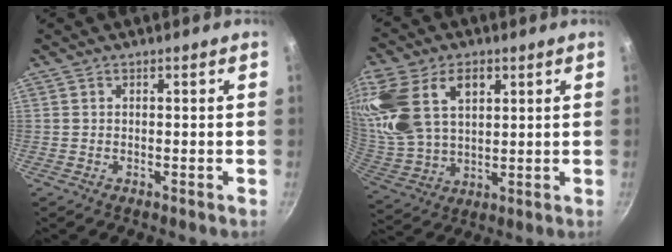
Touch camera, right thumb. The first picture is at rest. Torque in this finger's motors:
{"motor_torque": [0.56, 4.45, 0.38, 0.29, 0.26]}